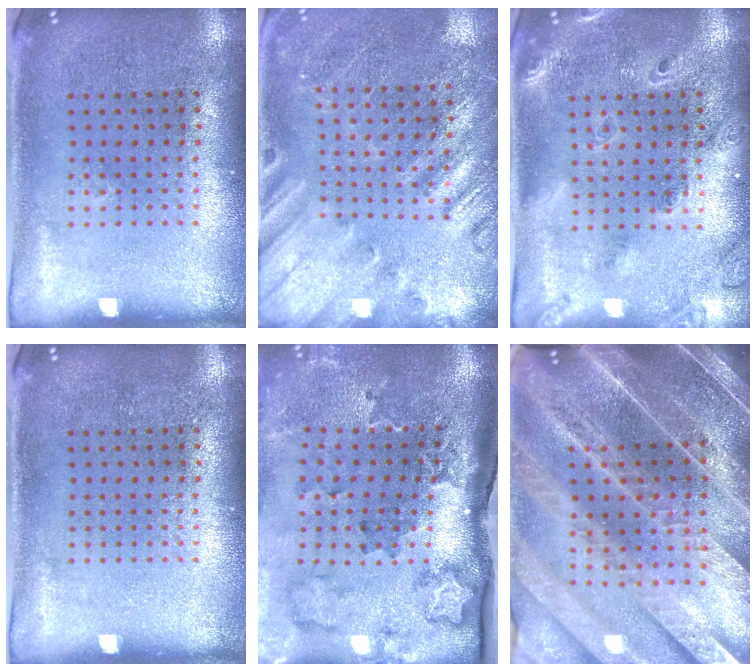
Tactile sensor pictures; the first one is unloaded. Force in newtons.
{"total": 2.3, "press": 2.2, "slide": 0.6}
{"total": 2.0, "press": 1.7, "slide": 0.9}
{"total": 0.0}
{"total": 2.5, "press": 2.0, "slide": 1.6}
{"total": 5.0, "press": 4.3, "slide": 2.6}